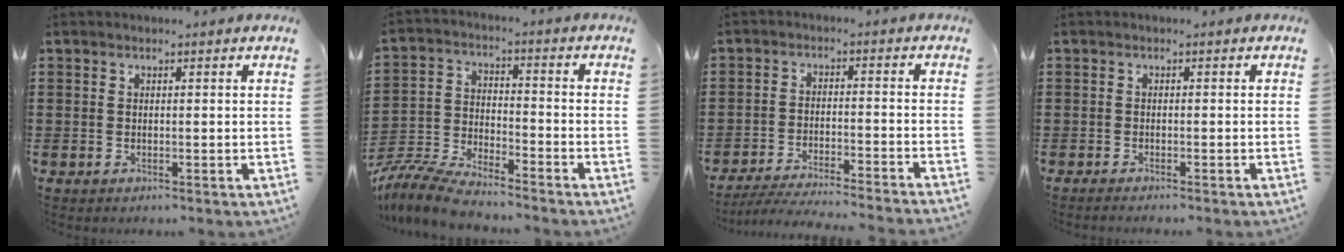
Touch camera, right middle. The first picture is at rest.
{"total": 7.5, "force": [-7.1, 1.0, 2.0], "torque": [-0.052, 0.004, -0.144]}
{"total": 4.7, "force": [-4.5, -0.2, 1.4], "torque": [-0.029, -0.008, -0.091]}
{"total": 0.7, "force": [-0.6, -0.1, 0.2], "torque": [-0.005, -0.003, -0.012]}